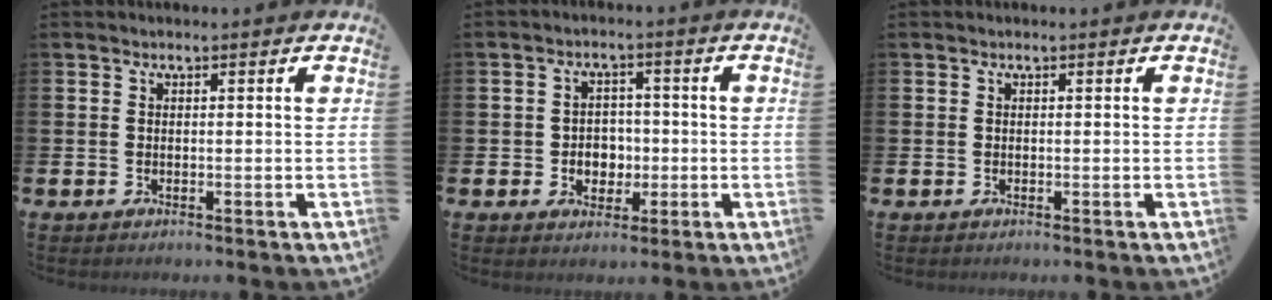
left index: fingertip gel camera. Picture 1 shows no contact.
{"total": 3.3, "force": [-0.4, 3.1, 1.3], "torque": [-0.025, 0.001, -0.017]}
{"total": 0.0}